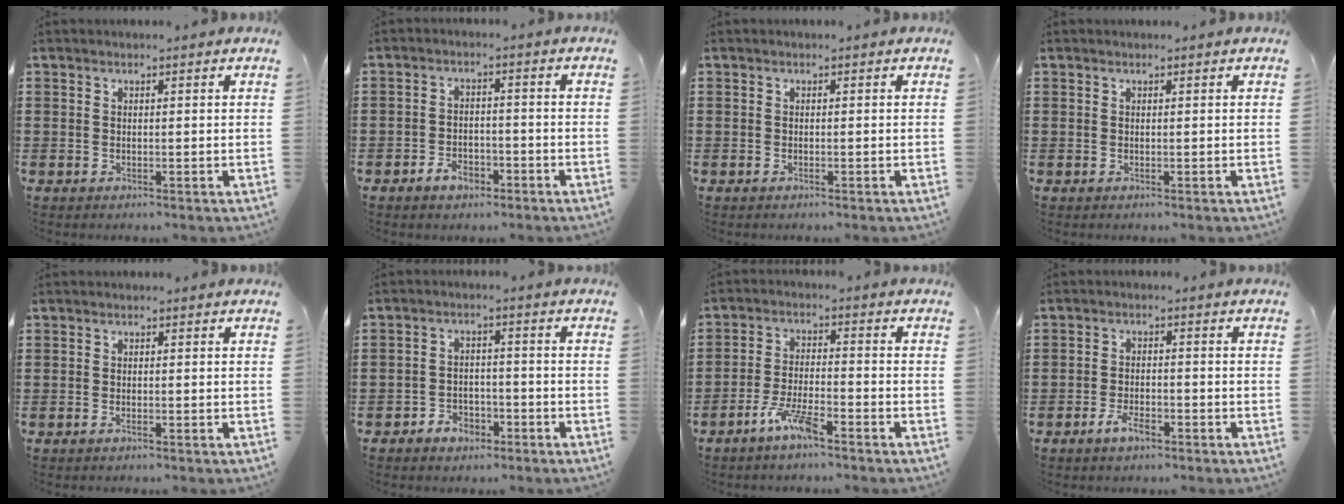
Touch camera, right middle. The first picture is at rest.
{"total": 3.4, "force": [-2.5, 1.9, 1.5], "torque": [-0.027, 0.005, -0.049]}
{"total": 0.0}
{"total": 0.0}
{"total": 0.6, "force": [-0.4, 0.1, 0.4], "torque": [-0.009, -0.003, -0.006]}
{"total": 3.1, "force": [-2.6, 1.7, 0.6], "torque": [-0.016, 0.006, -0.055]}
{"total": 5.7, "force": [-4.0, 0.9, 3.9], "torque": [-0.097, -0.006, -0.081]}
{"total": 3.7, "force": [-2.3, 1.4, 2.4], "torque": [-0.054, 0.000, -0.048]}